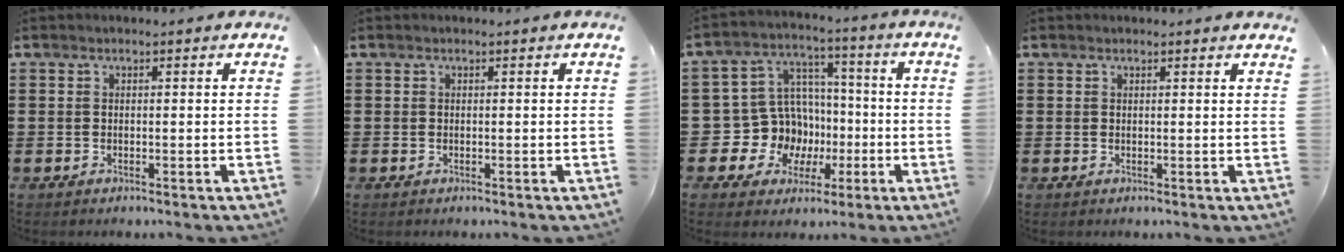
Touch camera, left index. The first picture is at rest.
{"total": 0.0}
{"total": 10.6, "force": [-1.6, 10.1, 2.8], "torque": [-0.102, 0.001, -0.018]}
{"total": 0.8, "force": [0.7, 0.3, 0.1], "torque": [-0.004, 0.001, 0.015]}